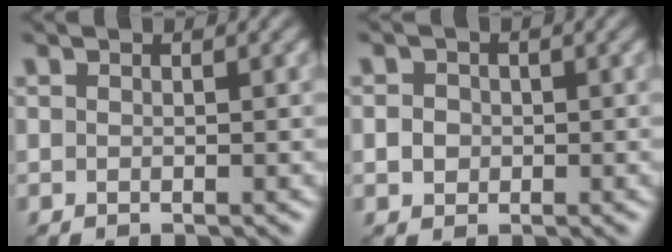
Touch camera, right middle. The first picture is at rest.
{"total": 1.6, "force": [-0.2, 1.4, 0.6], "torque": [-0.008, -0.002, -0.005]}